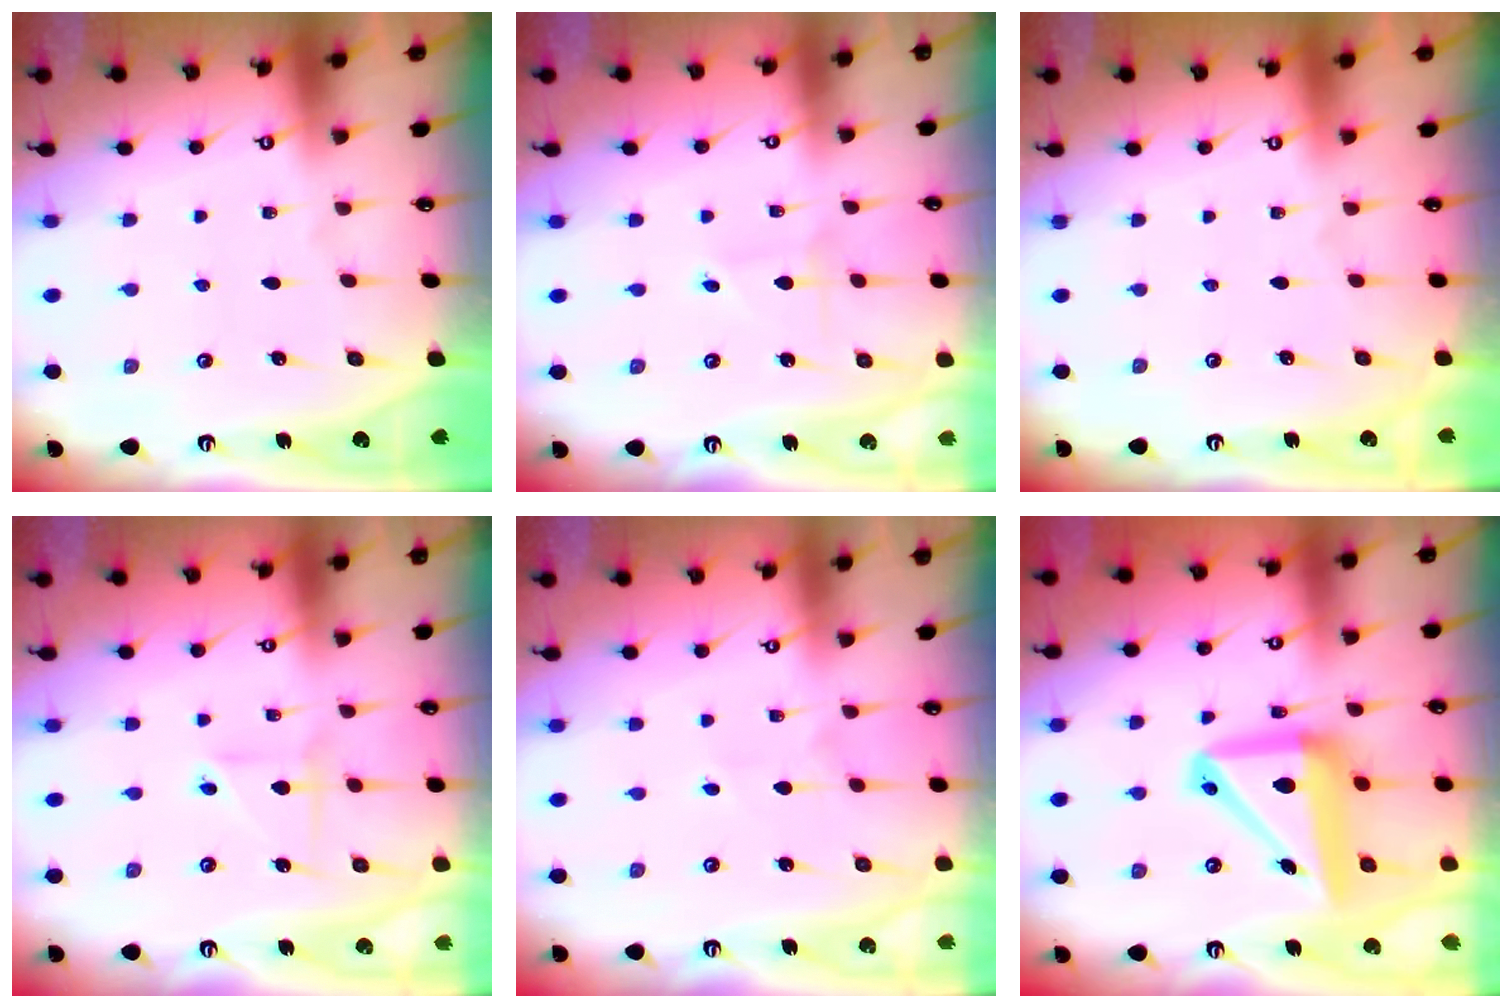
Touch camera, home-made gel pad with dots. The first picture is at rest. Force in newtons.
{"total": 1.1, "press": 1.1, "slide": 0.1}
{"total": 0.0}
{"total": 2.1, "press": 2.0, "slide": 0.5}
{"total": 1.4, "press": 1.3, "slide": 0.1}
{"total": 14.5, "press": 14.4, "slide": 1.9}